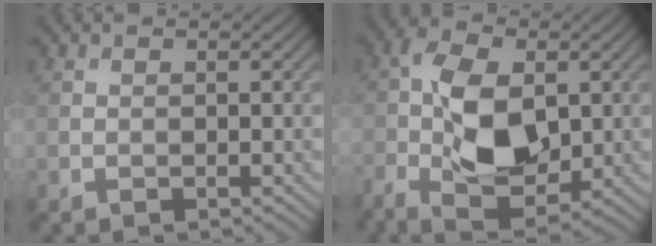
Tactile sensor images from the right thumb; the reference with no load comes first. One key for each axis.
{"total": 10.2, "fx": -0.9, "fy": 5.6, "fz": 8.5, "tx": -0.180, "ty": -0.002, "tz": -0.022}